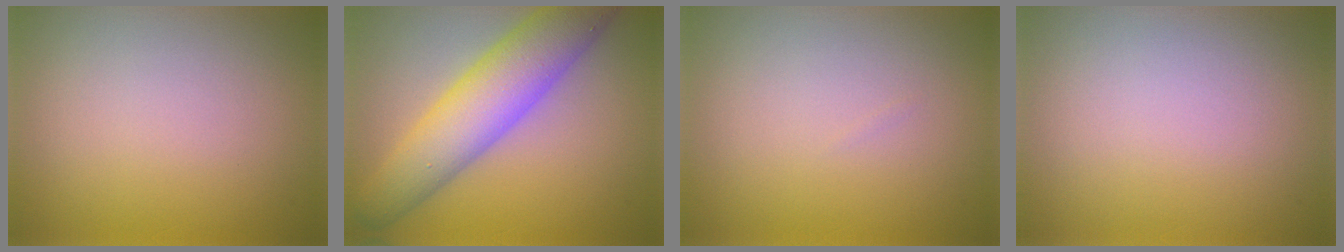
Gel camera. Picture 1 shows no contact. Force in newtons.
{"total": 8.0, "press": 8.0, "slide": 0.5}
{"total": 0.0}
{"total": 0.0}